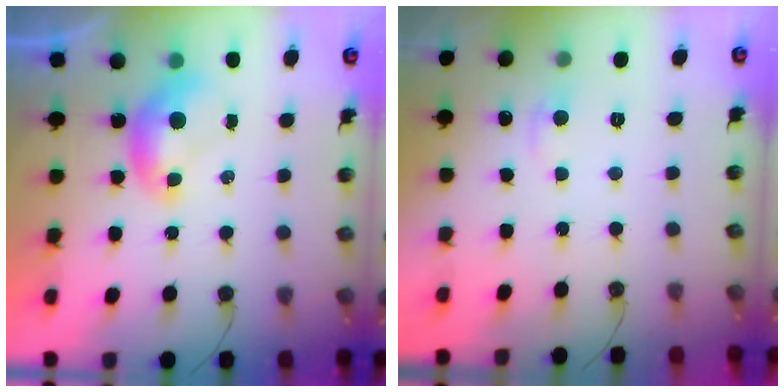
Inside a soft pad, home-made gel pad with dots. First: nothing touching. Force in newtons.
{"total": 0.9, "press": 0.3, "slide": 0.8}